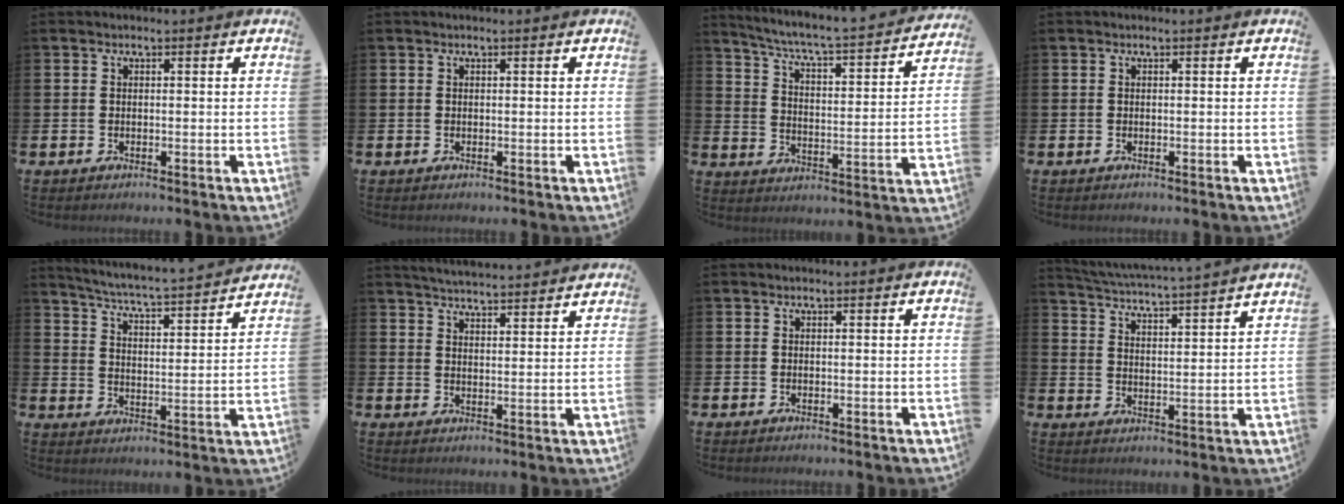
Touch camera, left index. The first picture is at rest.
{"total": 0.0}
{"total": 5.4, "force": [4.9, 0.2, 2.2], "torque": [-0.068, -0.046, 0.074]}
{"total": 0.0}
{"total": 5.2, "force": [5.0, -0.4, 1.2], "torque": [-0.047, -0.049, 0.080]}
{"total": 4.9, "force": [4.9, -0.2, 0.2], "torque": [-0.019, -0.029, 0.088]}
{"total": 0.0}
{"total": 4.9, "force": [4.8, -0.6, 0.7], "torque": [-0.034, -0.041, 0.082]}